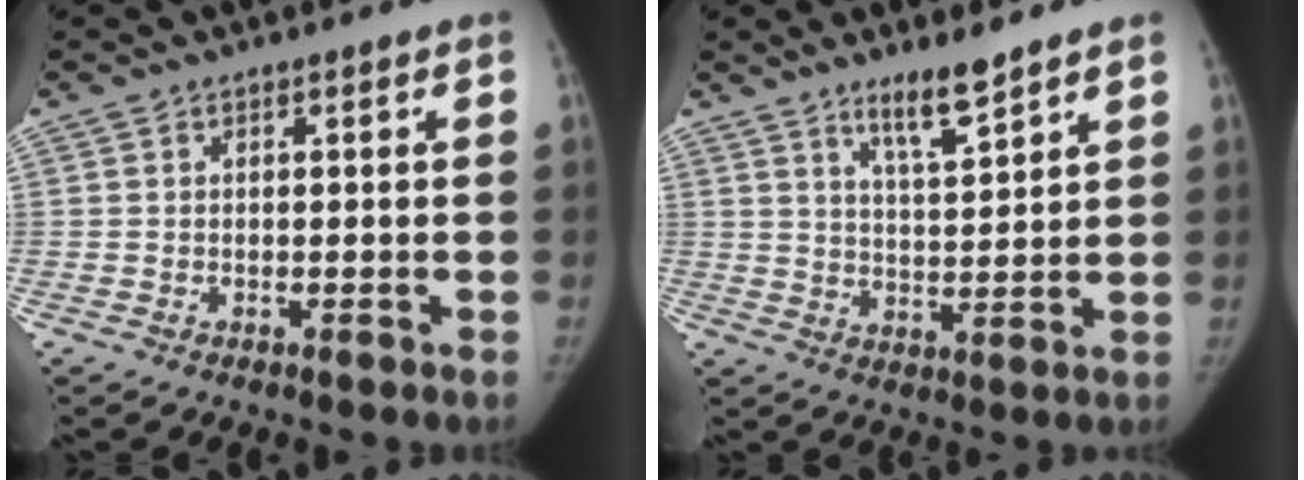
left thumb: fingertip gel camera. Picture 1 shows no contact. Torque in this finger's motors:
{"motor_torque": [-0.16, 0.06, 0.50, -0.39, 0.04]}